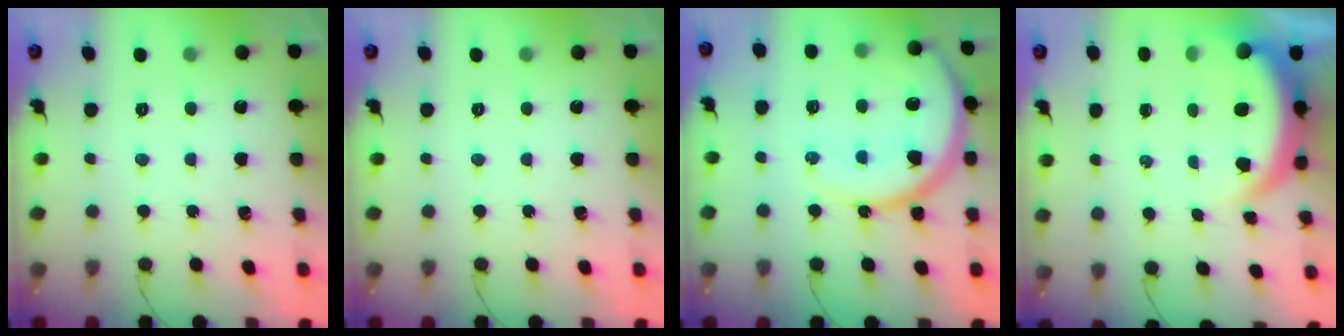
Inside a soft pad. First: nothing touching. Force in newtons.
{"total": 0.0}
{"total": 17.2, "press": 17.1, "slide": 1.7}
{"total": 6.4, "press": 6.3, "slide": 1.0}